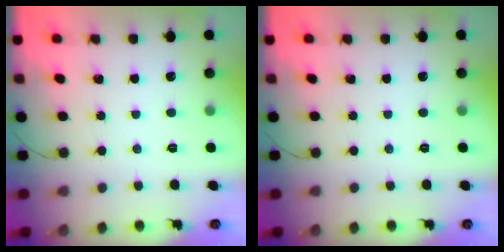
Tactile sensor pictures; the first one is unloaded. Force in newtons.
{"total": 0.0}